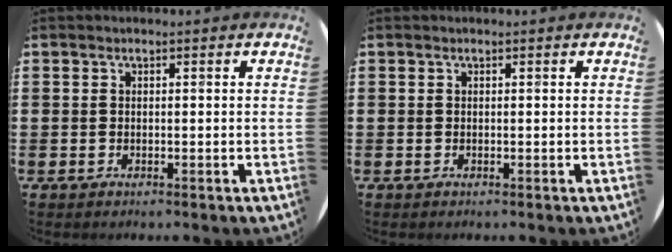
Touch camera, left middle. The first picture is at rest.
{"total": 0.0}